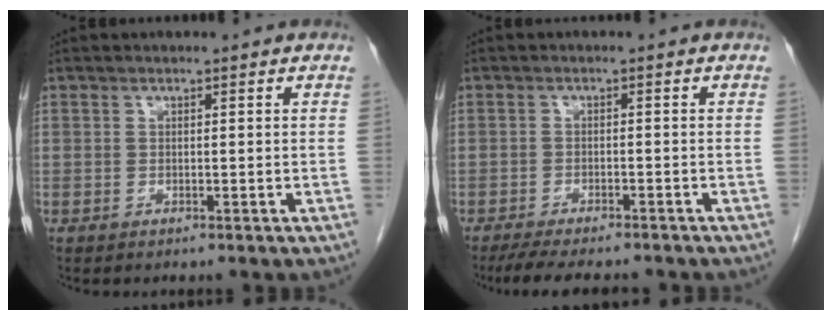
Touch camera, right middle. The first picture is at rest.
{"total": 9.1, "force": [-7.9, 1.7, 4.2], "torque": [-0.064, -0.013, -0.115]}